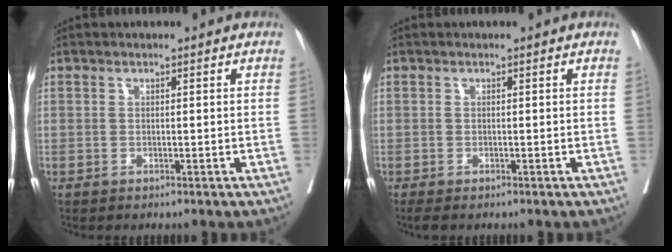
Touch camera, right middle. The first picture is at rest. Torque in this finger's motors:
{"motor_torque": [0.28, -0.24, 0.01, 0.03]}